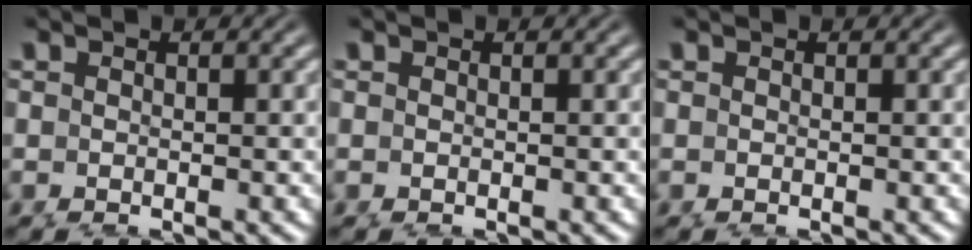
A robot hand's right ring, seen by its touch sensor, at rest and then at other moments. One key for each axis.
{"total": 0.0}
{"total": 0.0}